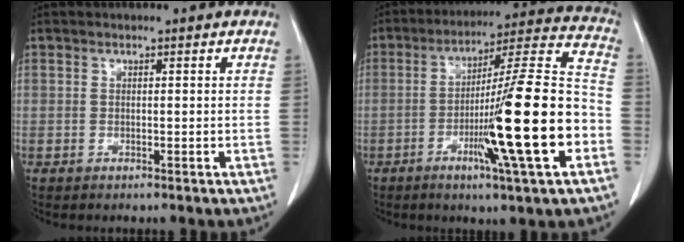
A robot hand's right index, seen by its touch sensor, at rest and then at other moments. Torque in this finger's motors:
{"motor_torque": [1.68, -0.46, 0.76, 0.21]}